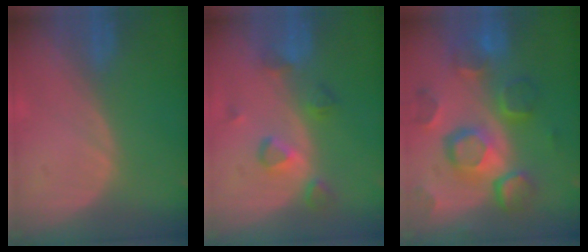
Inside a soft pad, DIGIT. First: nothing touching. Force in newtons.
{"total": 4.8, "press": 4.8, "slide": 0.7}
{"total": 12.5, "press": 10.8, "slide": 6.2}